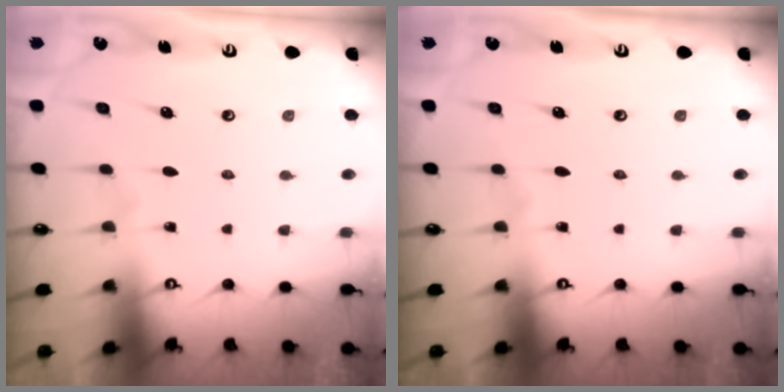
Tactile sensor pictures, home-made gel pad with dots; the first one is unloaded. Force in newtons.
{"total": 0.0}